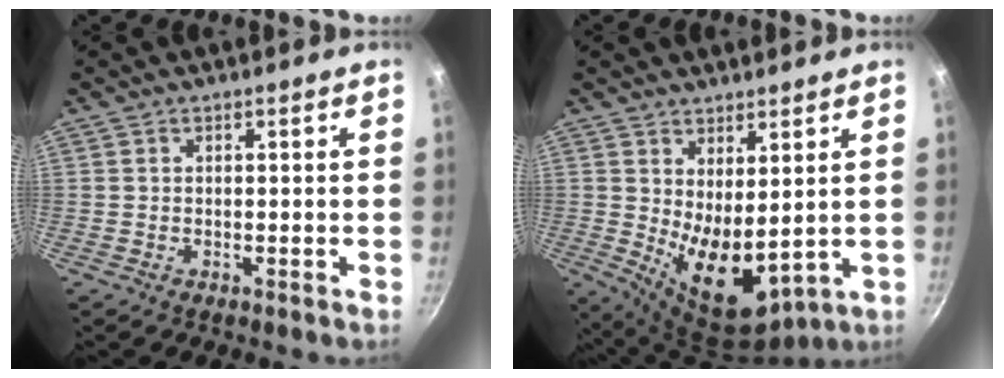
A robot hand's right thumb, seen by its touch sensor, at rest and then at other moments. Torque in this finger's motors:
{"motor_torque": [-0.30, 1.22, 1.40, 0.05, 0.33]}